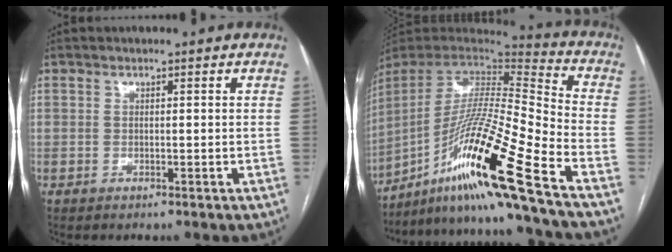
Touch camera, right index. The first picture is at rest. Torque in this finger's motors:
{"motor_torque": [1.12, -1.02, 0.79, 0.14]}